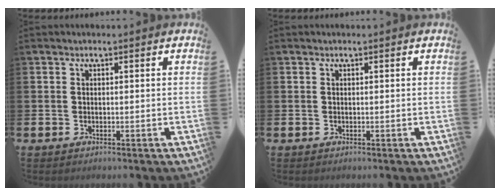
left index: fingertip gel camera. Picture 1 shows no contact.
{"total": 0.0}